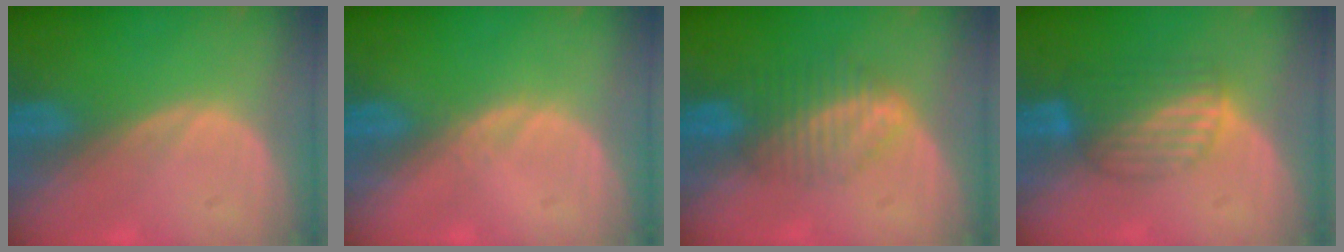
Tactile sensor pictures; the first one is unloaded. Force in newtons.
{"total": 0.8, "press": 0.6, "slide": 0.5}
{"total": 6.9, "press": 5.9, "slide": 3.6}
{"total": 6.8, "press": 6.0, "slide": 3.2}